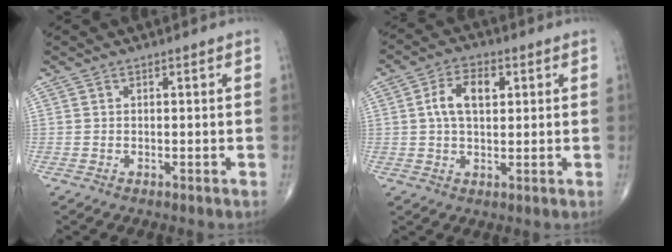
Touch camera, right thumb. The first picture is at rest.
{"total": 7.3, "force": [1.7, 4.2, 5.8], "torque": [-0.100, 0.009, 0.026]}